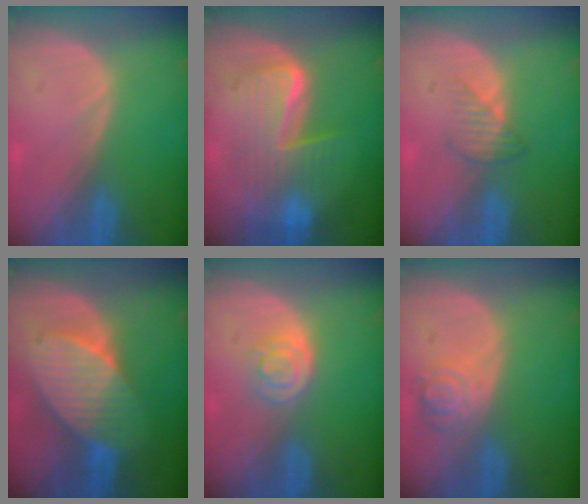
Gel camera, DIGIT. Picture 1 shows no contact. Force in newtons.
{"total": 7.6, "press": 7.6, "slide": 0.3}
{"total": 2.5, "press": 2.5, "slide": 0.2}
{"total": 7.9, "press": 7.9, "slide": 0.1}
{"total": 3.4, "press": 3.3, "slide": 0.9}
{"total": 4.5, "press": 4.2, "slide": 1.7}